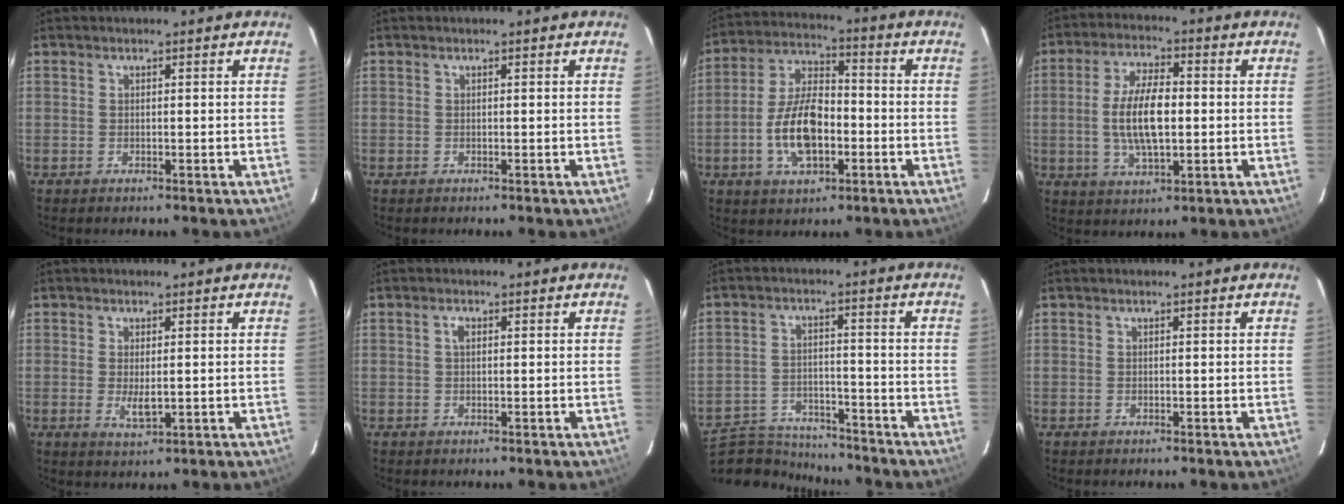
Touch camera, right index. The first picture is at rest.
{"total": 0.0}
{"total": 12.7, "force": [-3.4, 6.5, 10.4], "torque": [-0.211, 0.014, -0.059]}
{"total": 10.8, "force": [-0.5, 4.3, 9.9], "torque": [-0.194, 0.004, -0.007]}
{"total": 3.6, "force": [-0.3, 1.3, 3.4], "torque": [-0.062, -0.009, -0.001]}
{"total": 1.3, "force": [0.3, 0.8, 1.0], "torque": [-0.020, 0.003, 0.004]}
{"total": 14.2, "force": [-13.1, 4.2, 3.6], "torque": [-0.104, 0.004, -0.206]}
{"total": 0.0}